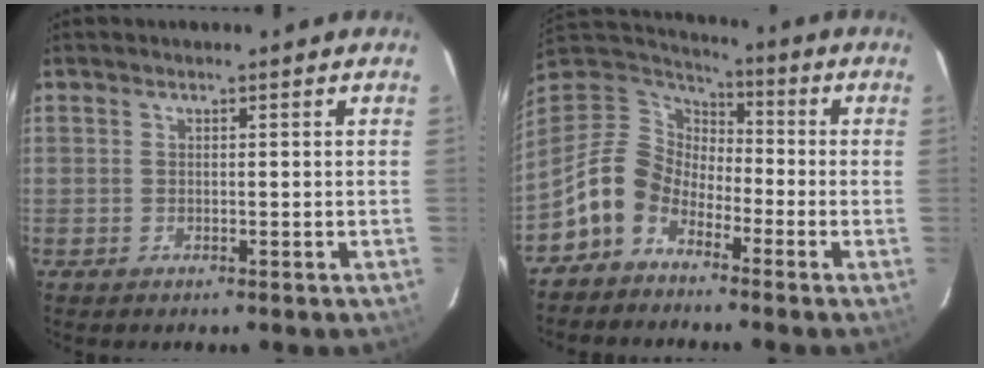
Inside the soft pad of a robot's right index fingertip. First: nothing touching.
{"total": 10.4, "force": [-6.4, 7.4, 3.7], "torque": [-0.087, 0.030, -0.136]}